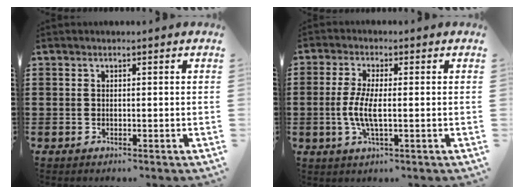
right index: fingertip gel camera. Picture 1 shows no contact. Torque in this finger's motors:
{"motor_torque": [2.14, 0.00, 0.17, 0.04]}